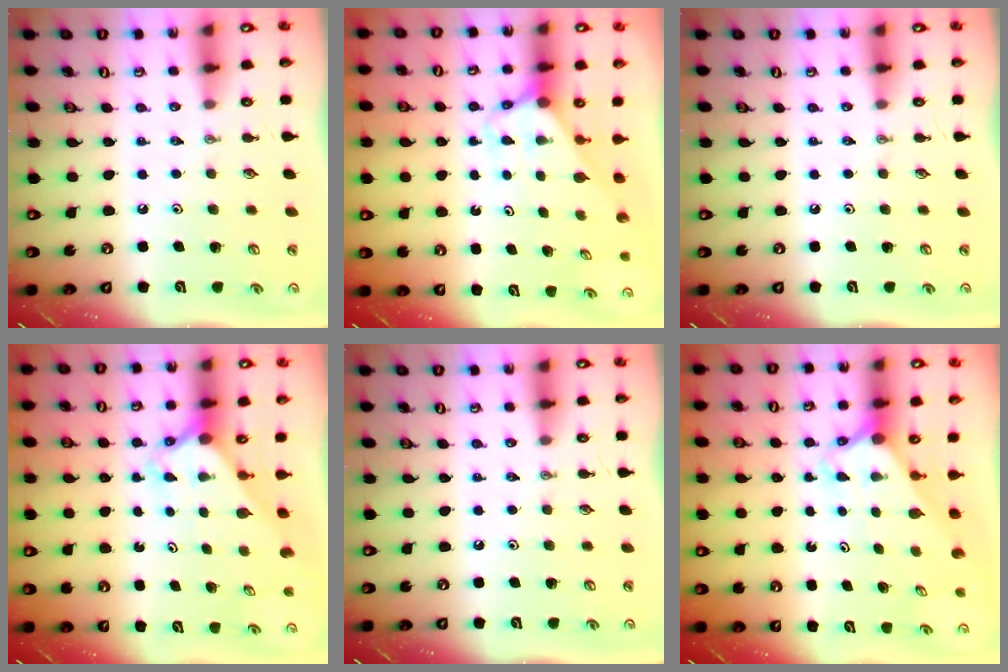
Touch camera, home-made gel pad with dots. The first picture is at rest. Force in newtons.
{"total": 2.8, "press": 2.8, "slide": 0.1}
{"total": 0.0}
{"total": 2.7, "press": 2.7, "slide": 0.2}
{"total": 0.0}
{"total": 2.7, "press": 2.7, "slide": 0.1}